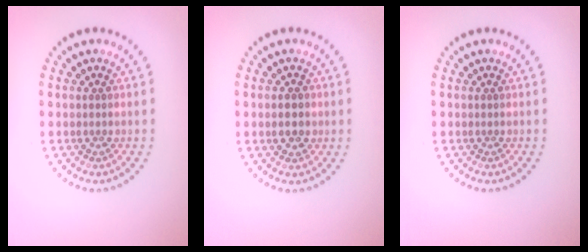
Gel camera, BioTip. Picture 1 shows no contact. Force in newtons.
{"total": 1.6, "press": 1.6, "slide": 0.2}
{"total": 0.0}